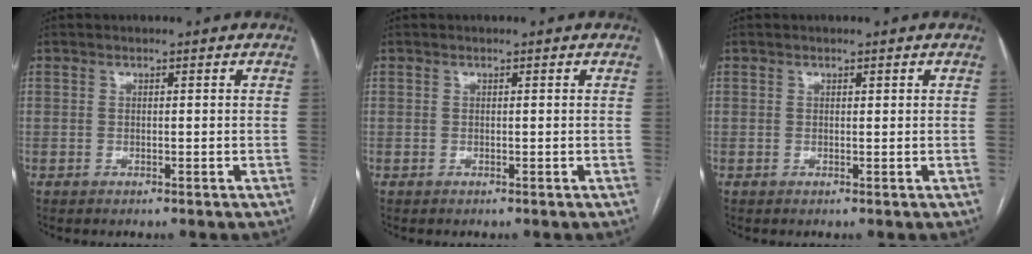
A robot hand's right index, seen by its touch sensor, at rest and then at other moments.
{"total": 0.0}
{"total": 0.0}